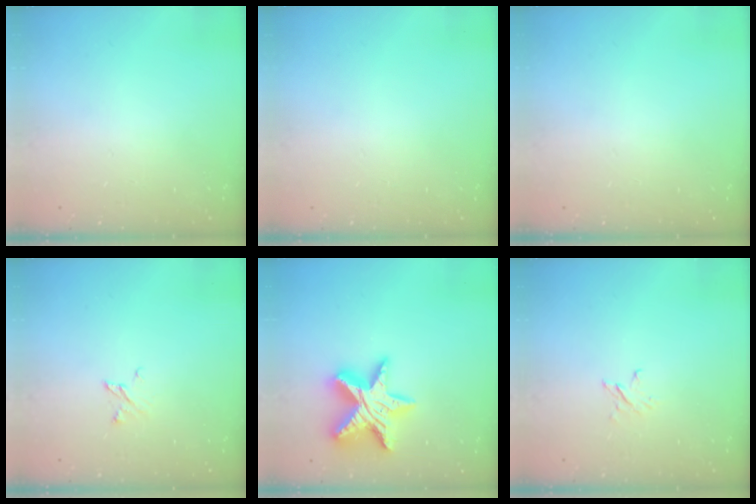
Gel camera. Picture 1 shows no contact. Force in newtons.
{"total": 0.0}
{"total": 0.0}
{"total": 3.5, "press": 3.5, "slide": 0.3}
{"total": 16.5, "press": 16.5, "slide": 1.2}
{"total": 2.4, "press": 2.4, "slide": 0.3}